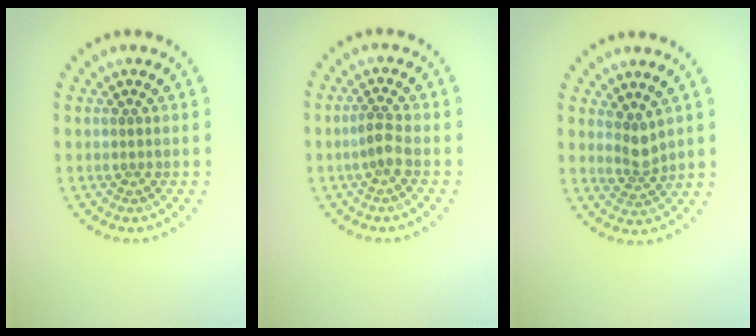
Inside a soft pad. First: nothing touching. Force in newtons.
{"total": 1.7, "press": 1.4, "slide": 1.0}
{"total": 2.0, "press": 1.5, "slide": 1.4}